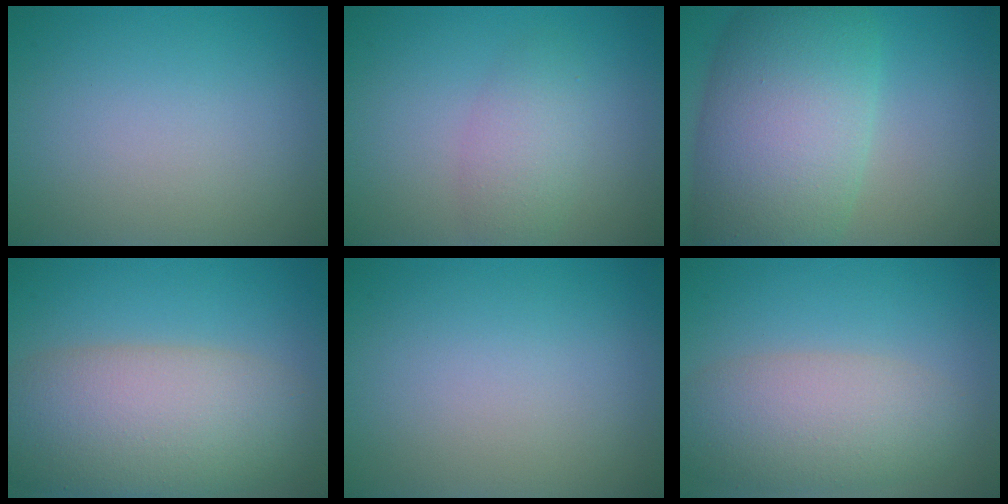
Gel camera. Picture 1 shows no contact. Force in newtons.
{"total": 2.7, "press": 2.7, "slide": 0.2}
{"total": 11.7, "press": 11.7, "slide": 0.7}
{"total": 9.9, "press": 9.9, "slide": 0.9}
{"total": 0.0}
{"total": 6.1, "press": 6.0, "slide": 0.5}